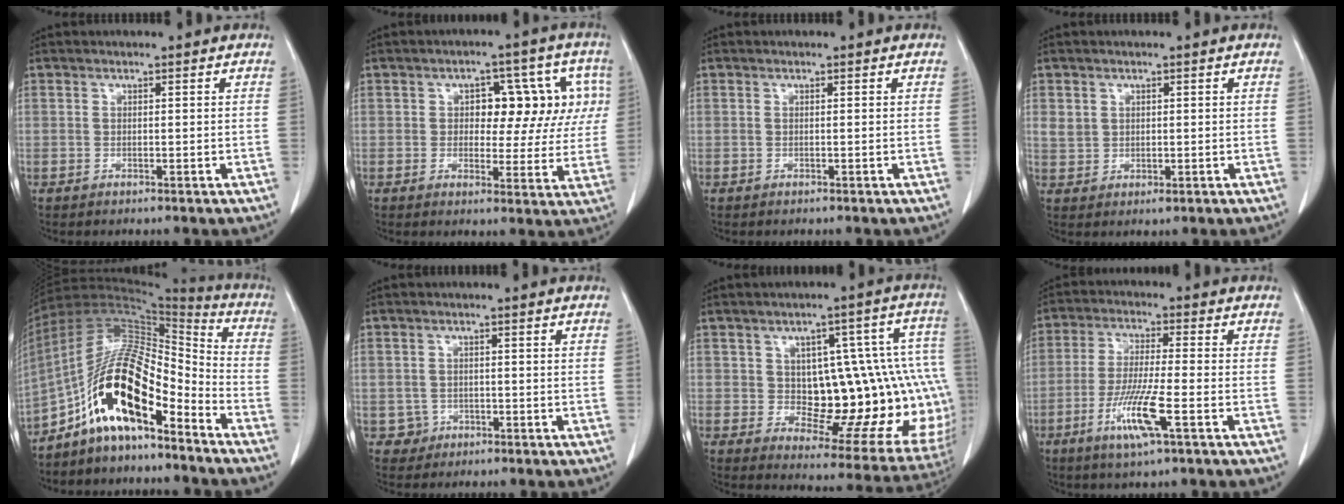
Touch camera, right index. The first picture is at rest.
{"total": 10.2, "force": [2.1, 5.7, 8.3], "torque": [-0.086, 0.034, 0.027]}
{"total": 0.0}
{"total": 2.9, "force": [0.9, 2.5, 1.1], "torque": [-0.020, -0.002, 0.023]}
{"total": 15.7, "force": [-8.8, 4.8, 12.1], "torque": [-0.232, 0.033, -0.155]}
{"total": 2.4, "force": [-0.9, 2.2, -0.2], "torque": [0.015, 0.012, -0.014]}
{"total": 19.6, "force": [-0.5, 7.5, 18.1], "torque": [-0.158, 0.039, 0.014]}
{"total": 9.1, "force": [-3.8, 0.1, 8.2], "torque": [-0.165, -0.017, -0.074]}